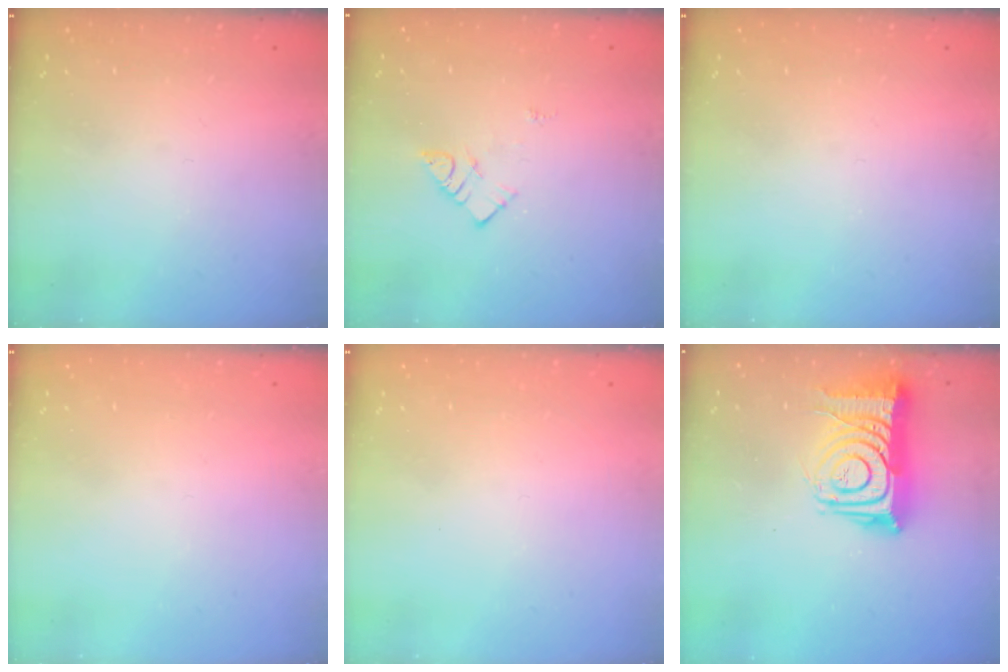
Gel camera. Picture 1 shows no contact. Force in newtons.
{"total": 6.9, "press": 6.9, "slide": 0.2}
{"total": 0.0}
{"total": 1.7, "press": 1.6, "slide": 0.1}
{"total": 1.6, "press": 1.6, "slide": 0.1}
{"total": 15.4, "press": 15.4, "slide": 1.0}